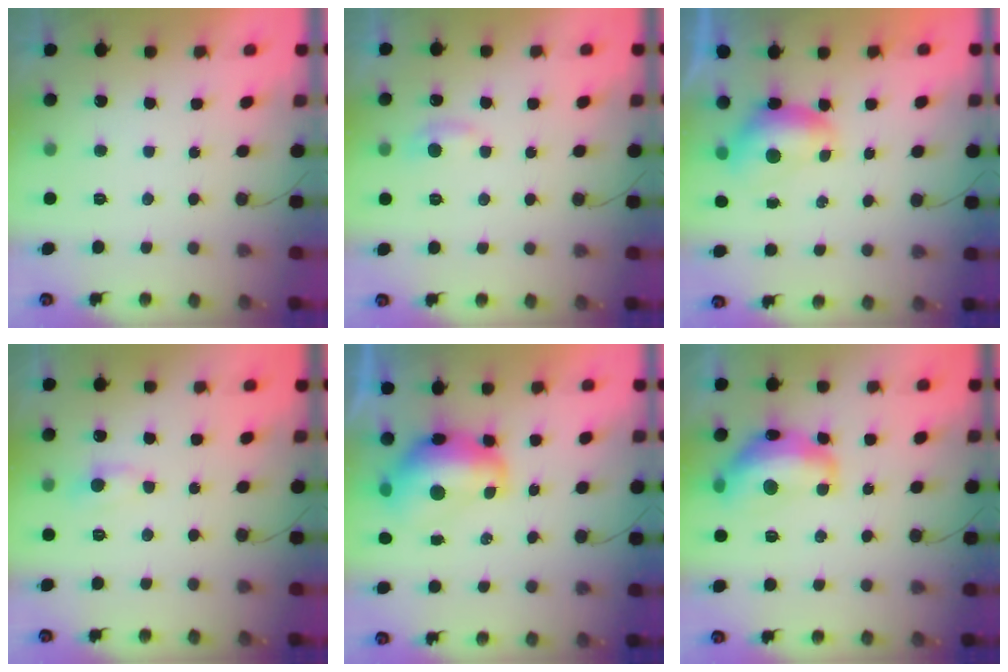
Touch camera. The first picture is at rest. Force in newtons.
{"total": 4.8, "press": 4.8, "slide": 0.7}
{"total": 7.0, "press": 6.9, "slide": 0.9}
{"total": 4.6, "press": 4.5, "slide": 0.6}
{"total": 13.2, "press": 13.1, "slide": 1.2}
{"total": 14.2, "press": 14.1, "slide": 0.9}